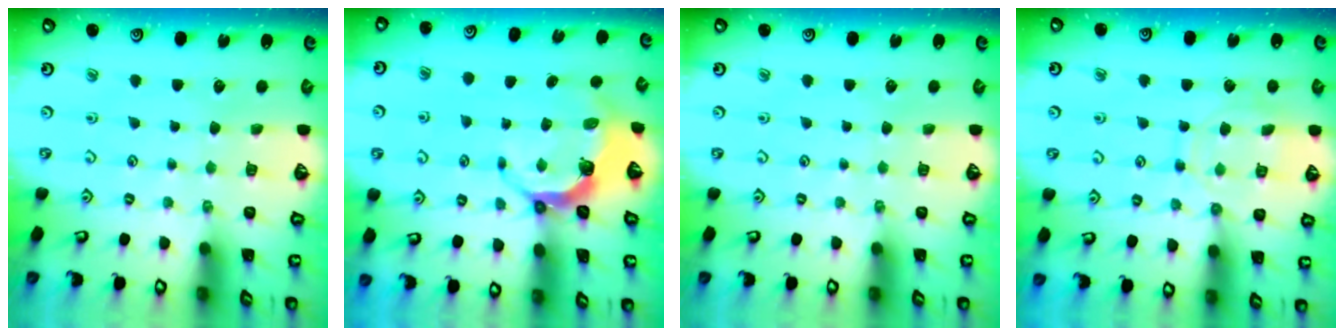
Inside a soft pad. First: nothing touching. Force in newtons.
{"total": 5.8, "press": 4.4, "slide": 3.7}
{"total": 0.0}
{"total": 11.0, "press": 11.0, "slide": 0.8}